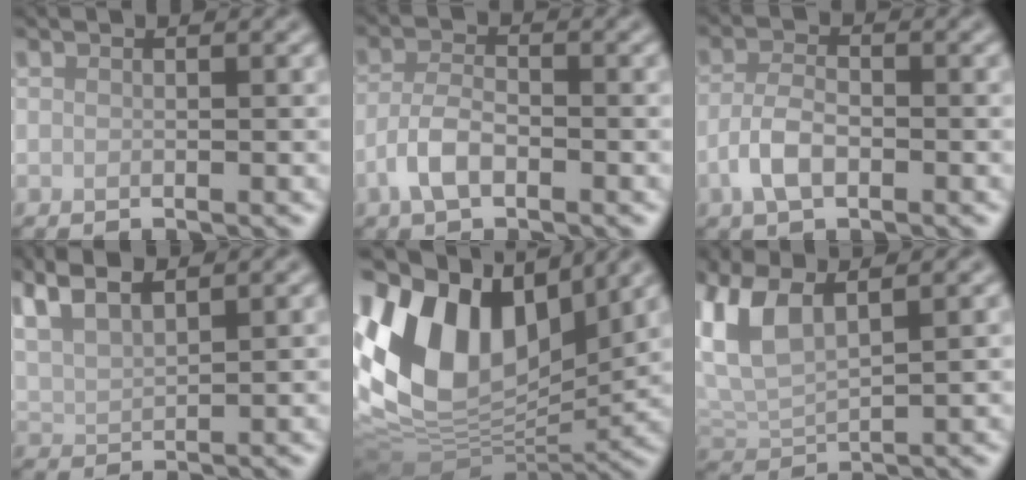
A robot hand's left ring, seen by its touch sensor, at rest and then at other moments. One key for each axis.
{"total": 3.3, "fx": -1.6, "fy": 1.6, "fz": 2.4, "tx": -0.048, "ty": 0.003, "tz": -0.038}
{"total": 3.3, "fx": -1.3, "fy": 1.7, "fz": 2.5, "tx": -0.051, "ty": 0.001, "tz": -0.032}
{"total": 5.1, "fx": 3.9, "fy": 1.6, "fz": 2.9, "tx": -0.065, "ty": 0.017, "tz": 0.065}
{"total": 15.2, "fx": 3.7, "fy": 9.6, "fz": 11.2, "tx": -0.230, "ty": 0.020, "tz": 0.066}
{"total": 5.9, "fx": 3.3, "fy": 2.5, "fz": 4.2, "tx": -0.114, "ty": 0.011, "tz": 0.064}